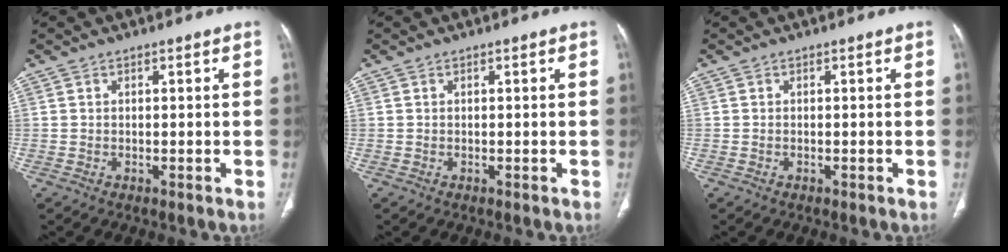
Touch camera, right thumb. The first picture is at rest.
{"total": 0.0}
{"total": 0.0}